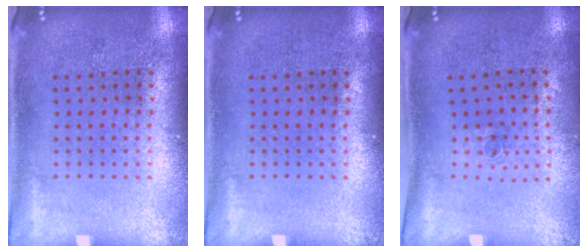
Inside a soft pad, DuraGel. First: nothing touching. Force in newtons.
{"total": 0.0}
{"total": 0.7, "press": 0.3, "slide": 0.6}